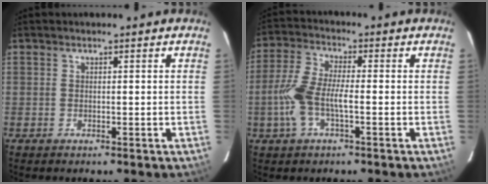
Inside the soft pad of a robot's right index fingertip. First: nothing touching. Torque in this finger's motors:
{"motor_torque": [1.32, -0.35, 0.61, 0.17]}